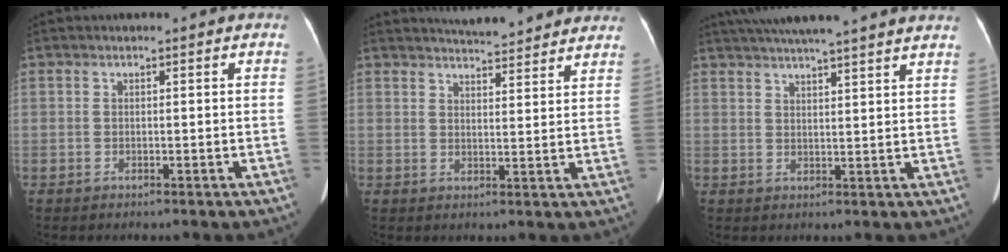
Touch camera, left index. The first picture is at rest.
{"total": 11.4, "force": [10.7, 1.6, 3.7], "torque": [-0.044, 0.006, 0.125]}
{"total": 19.3, "force": [17.0, 0.5, 9.2], "torque": [-0.155, 0.028, 0.224]}